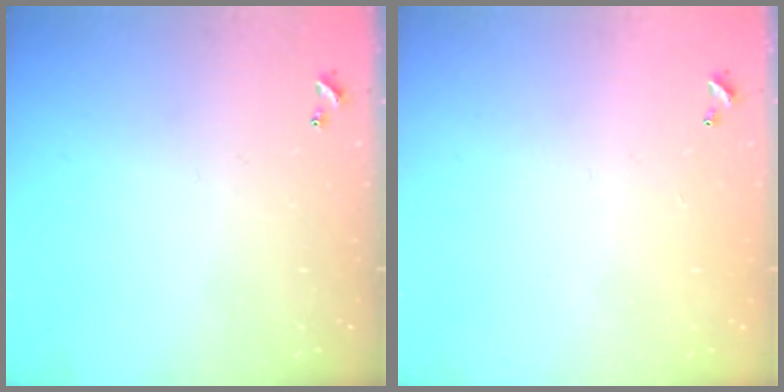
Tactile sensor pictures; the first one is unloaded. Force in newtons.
{"total": 2.9, "press": 2.9, "slide": 0.1}